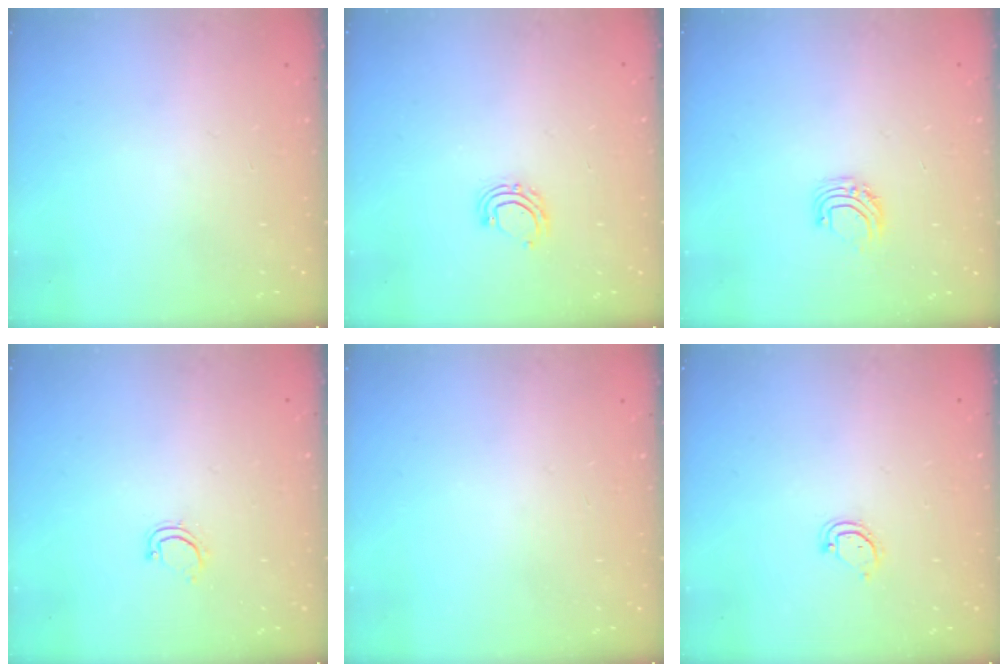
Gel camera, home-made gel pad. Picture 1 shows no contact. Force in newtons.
{"total": 6.3, "press": 6.2, "slide": 1.3}
{"total": 5.8, "press": 5.8, "slide": 0.6}
{"total": 3.4, "press": 3.4, "slide": 0.3}
{"total": 0.0}
{"total": 3.1, "press": 3.1, "slide": 0.4}